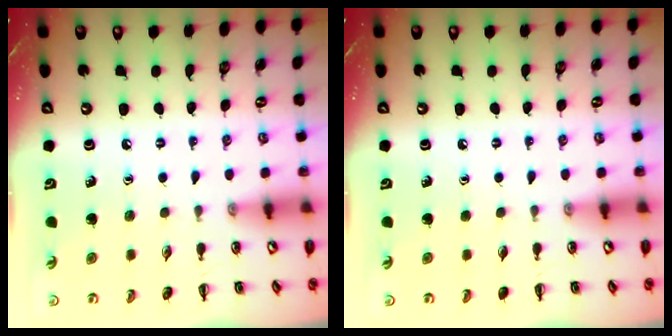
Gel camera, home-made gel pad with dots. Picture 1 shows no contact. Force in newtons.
{"total": 0.0}